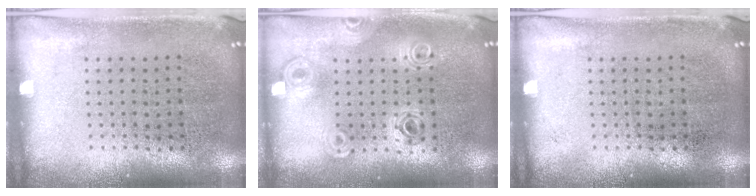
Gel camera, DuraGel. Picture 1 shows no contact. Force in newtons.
{"total": 0.9, "press": 0.9, "slide": 0.2}
{"total": 0.0}